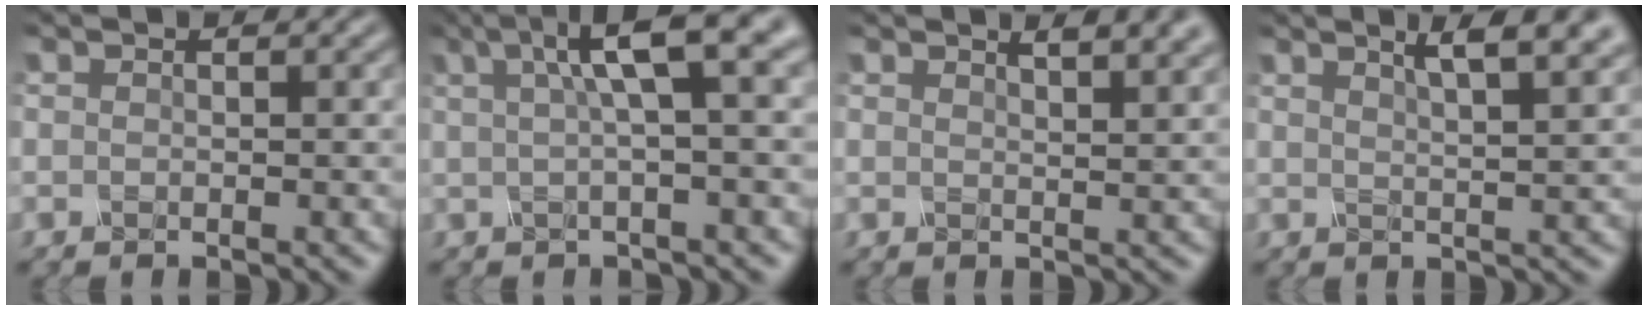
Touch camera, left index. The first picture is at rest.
{"total": 6.5, "force": [2.2, 1.5, 6.0], "torque": [-0.080, 0.019, 0.028]}
{"total": 4.8, "force": [3.2, 1.8, 3.1], "torque": [-0.014, 0.021, 0.017]}
{"total": 6.9, "force": [4.2, 2.3, 5.0], "torque": [-0.039, 0.033, 0.029]}